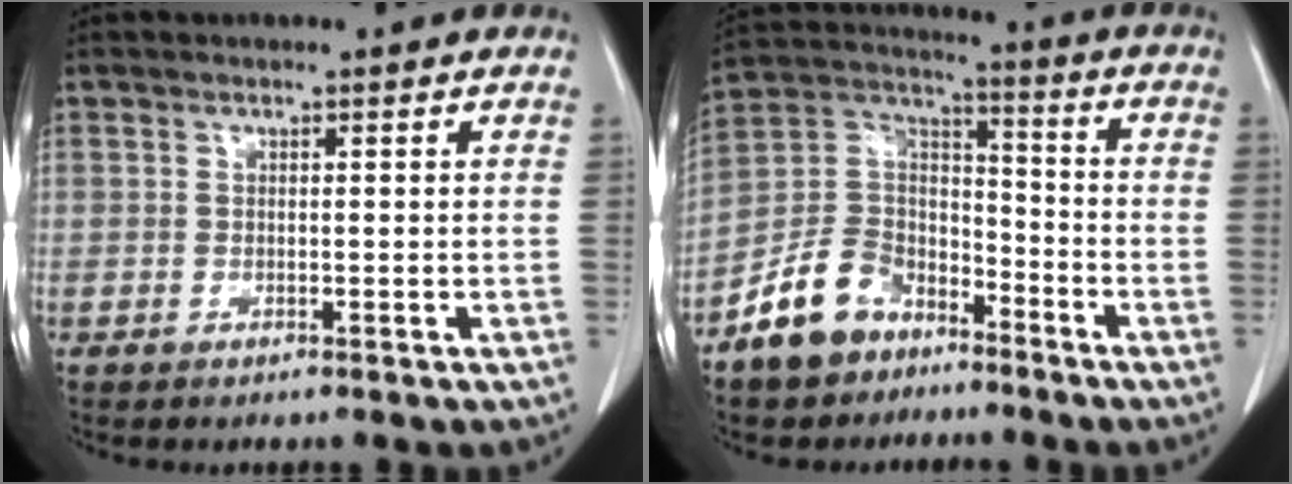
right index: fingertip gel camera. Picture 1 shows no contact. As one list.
[{"total": 11.2, "force": [-7.3, 7.3, 4.3], "torque": [-0.097, 0.028, -0.137]}]